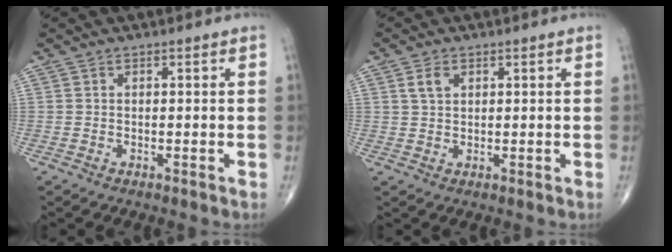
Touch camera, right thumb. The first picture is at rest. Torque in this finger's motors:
{"motor_torque": [0.64, 0.58, 0.42, 0.31, -0.02]}